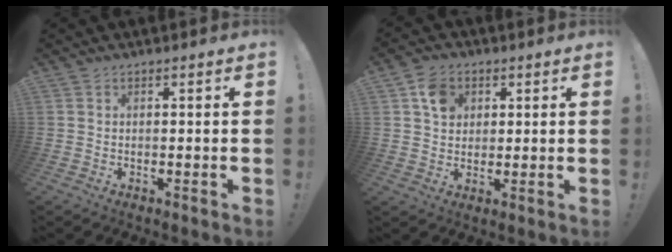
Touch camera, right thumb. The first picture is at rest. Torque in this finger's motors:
{"motor_torque": [0.01, 0.01, 0.08, 0.07, 0.02]}